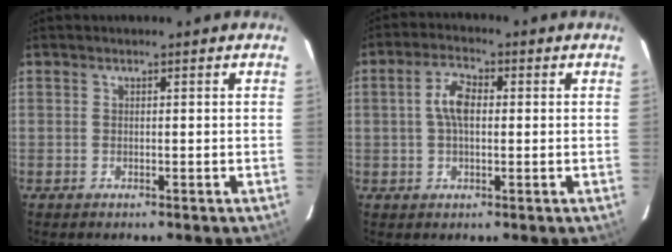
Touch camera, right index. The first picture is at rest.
{"total": 5.0, "force": [0.2, 2.6, 4.2], "torque": [-0.084, 0.014, 0.004]}